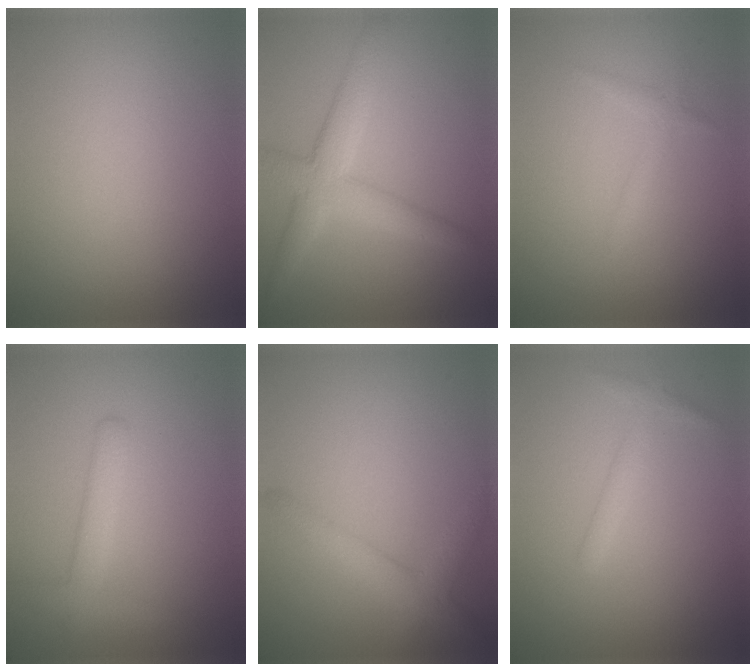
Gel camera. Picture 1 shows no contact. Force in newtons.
{"total": 4.4, "press": 4.4, "slide": 0.3}
{"total": 1.1, "press": 1.1, "slide": 0.2}
{"total": 2.7, "press": 2.7, "slide": 0.1}
{"total": 3.3, "press": 3.3, "slide": 0.2}
{"total": 1.4, "press": 1.4, "slide": 0.1}